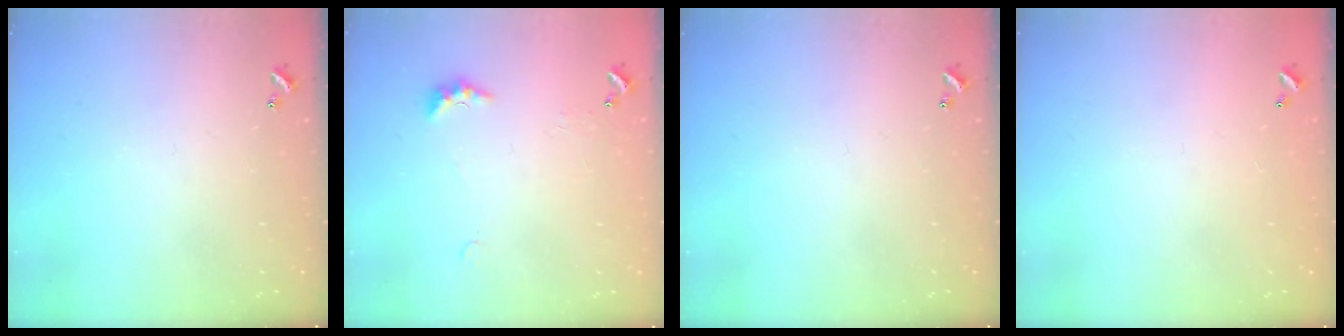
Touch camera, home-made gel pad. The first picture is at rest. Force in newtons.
{"total": 2.7, "press": 2.6, "slide": 0.6}
{"total": 0.0}
{"total": 2.9, "press": 2.9, "slide": 0.1}